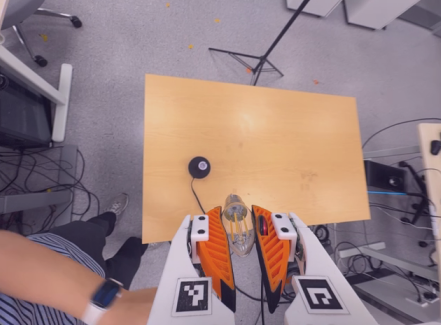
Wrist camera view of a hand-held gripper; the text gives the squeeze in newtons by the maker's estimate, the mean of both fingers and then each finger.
{"total": 21.5, "left": 25.8, "right": 17.1}